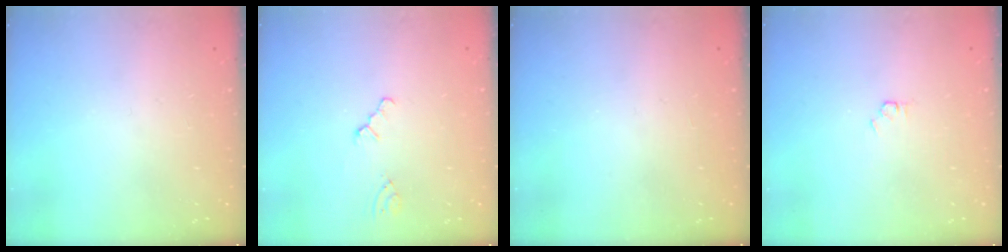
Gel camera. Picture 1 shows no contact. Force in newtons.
{"total": 0.5, "press": 0.5, "slide": 0.2}
{"total": 0.0}
{"total": 1.5, "press": 1.5, "slide": 0.2}